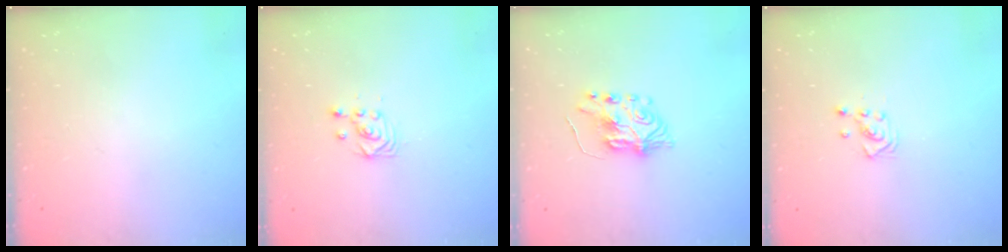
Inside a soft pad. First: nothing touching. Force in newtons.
{"total": 3.4, "press": 3.3, "slide": 0.3}
{"total": 7.5, "press": 7.5, "slide": 0.8}
{"total": 3.1, "press": 3.1, "slide": 0.2}